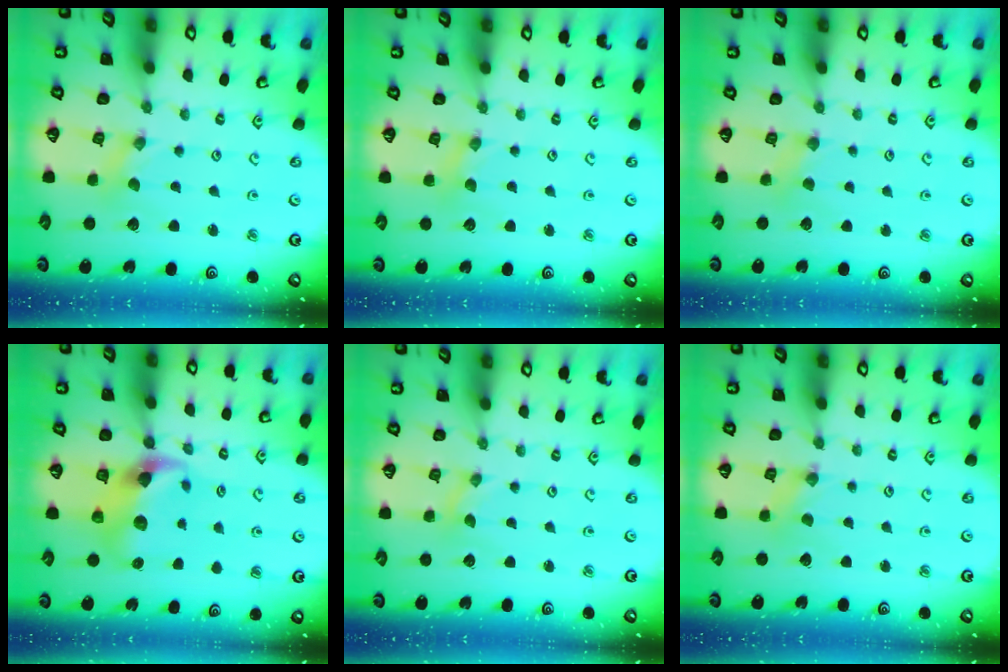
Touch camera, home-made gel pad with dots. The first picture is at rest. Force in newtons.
{"total": 1.4, "press": 1.4, "slide": 0.3}
{"total": 2.2, "press": 2.1, "slide": 0.4}
{"total": 9.9, "press": 9.7, "slide": 1.6}
{"total": 0.0}
{"total": 0.0}